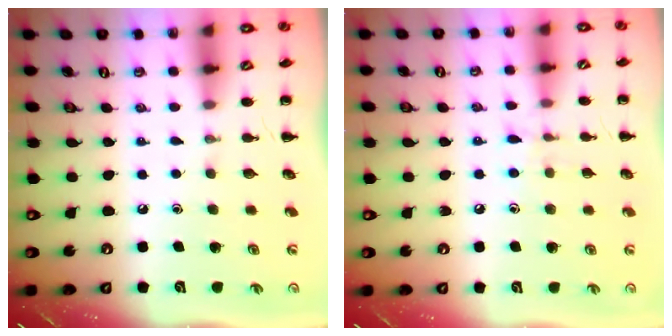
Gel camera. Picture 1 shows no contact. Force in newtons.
{"total": 7.0, "press": 6.7, "slide": 2.0}